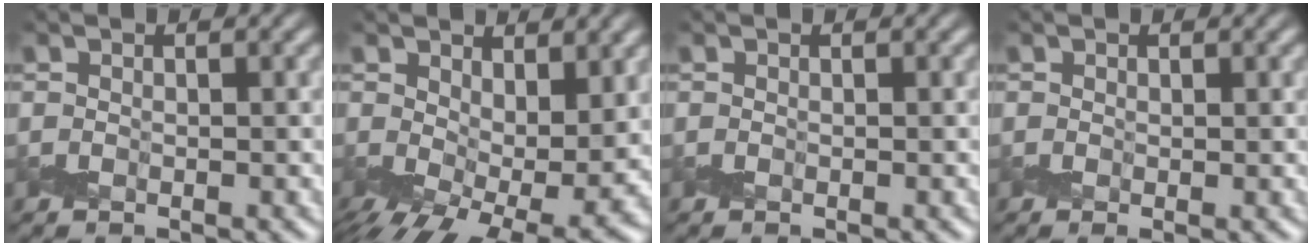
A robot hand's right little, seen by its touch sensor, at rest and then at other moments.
{"total": 11.2, "force": [1.3, 5.9, 9.4], "torque": [-0.147, -0.036, 0.047]}
{"total": 0.0}
{"total": 0.6, "force": [0.2, 0.3, 0.5], "torque": [-0.011, -0.004, 0.005]}